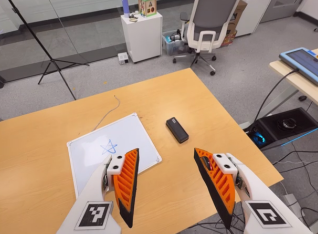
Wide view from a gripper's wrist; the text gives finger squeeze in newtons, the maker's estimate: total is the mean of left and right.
{"total": 0.0}